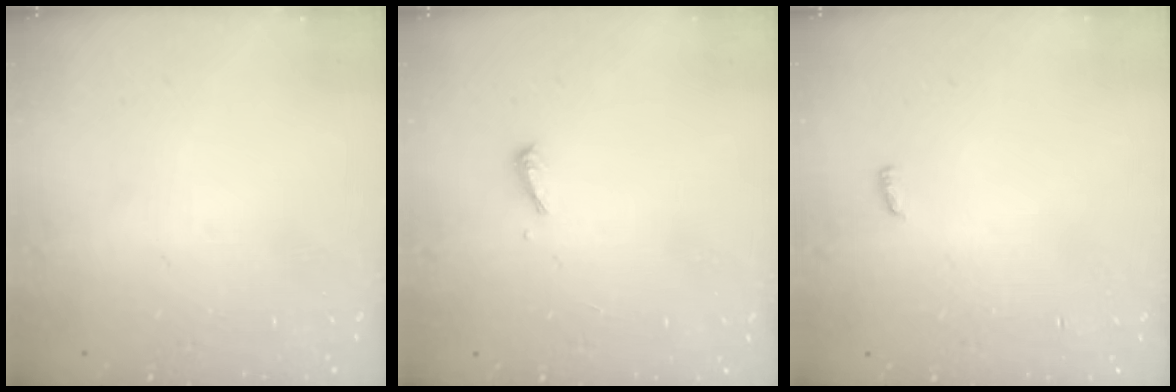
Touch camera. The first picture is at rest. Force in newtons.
{"total": 7.1, "press": 7.0, "slide": 0.8}
{"total": 6.9, "press": 2.6, "slide": 6.4}